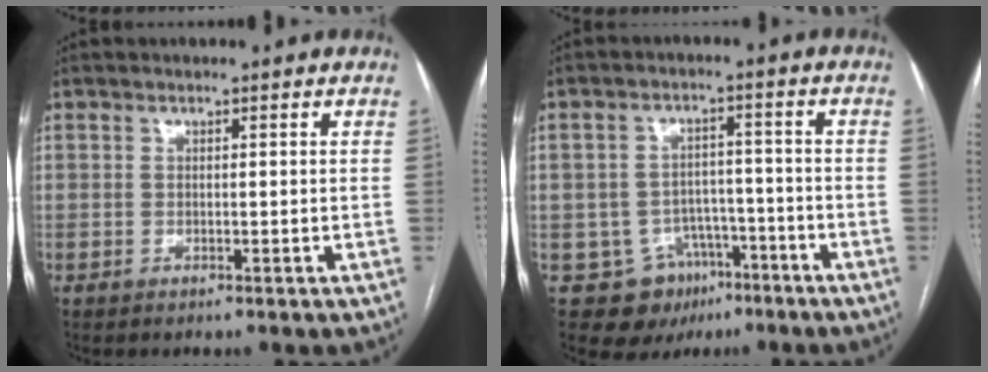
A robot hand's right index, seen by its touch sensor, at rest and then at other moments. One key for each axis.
{"total": 8.2, "fx": -4.2, "fy": 6.8, "fz": 1.8, "tx": -0.018, "ty": 0.015, "tz": -0.052}